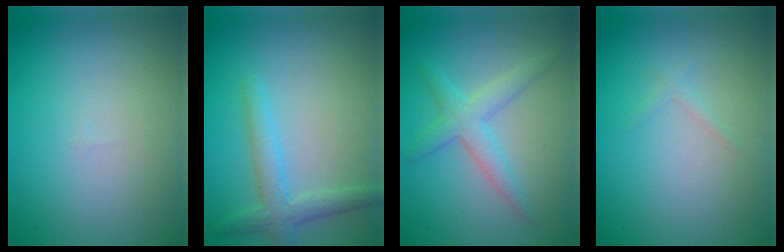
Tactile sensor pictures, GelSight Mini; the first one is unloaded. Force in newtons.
{"total": 2.9, "press": 2.9, "slide": 0.2}
{"total": 2.9, "press": 2.9, "slide": 0.1}
{"total": 0.7, "press": 0.7, "slide": 0.0}